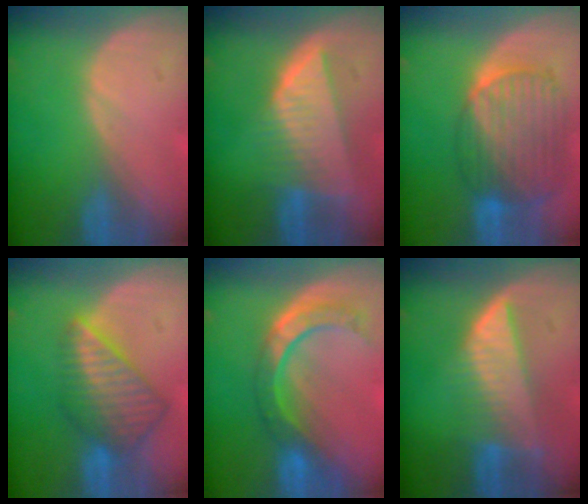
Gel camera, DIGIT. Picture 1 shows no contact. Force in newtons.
{"total": 8.3, "press": 7.3, "slide": 3.9}
{"total": 10.7, "press": 9.1, "slide": 5.5}
{"total": 8.5, "press": 7.4, "slide": 4.2}
{"total": 8.5, "press": 7.2, "slide": 4.6}
{"total": 7.5, "press": 6.8, "slide": 3.2}